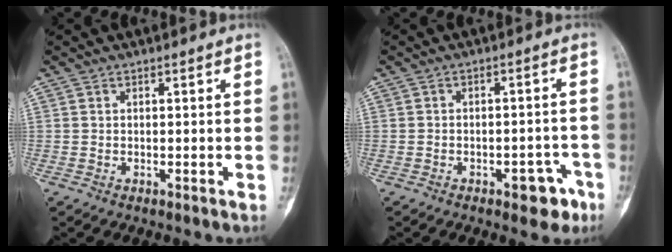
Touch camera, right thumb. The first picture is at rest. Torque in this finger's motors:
{"motor_torque": [0.37, 0.14, 0.34, -0.20, 0.07]}